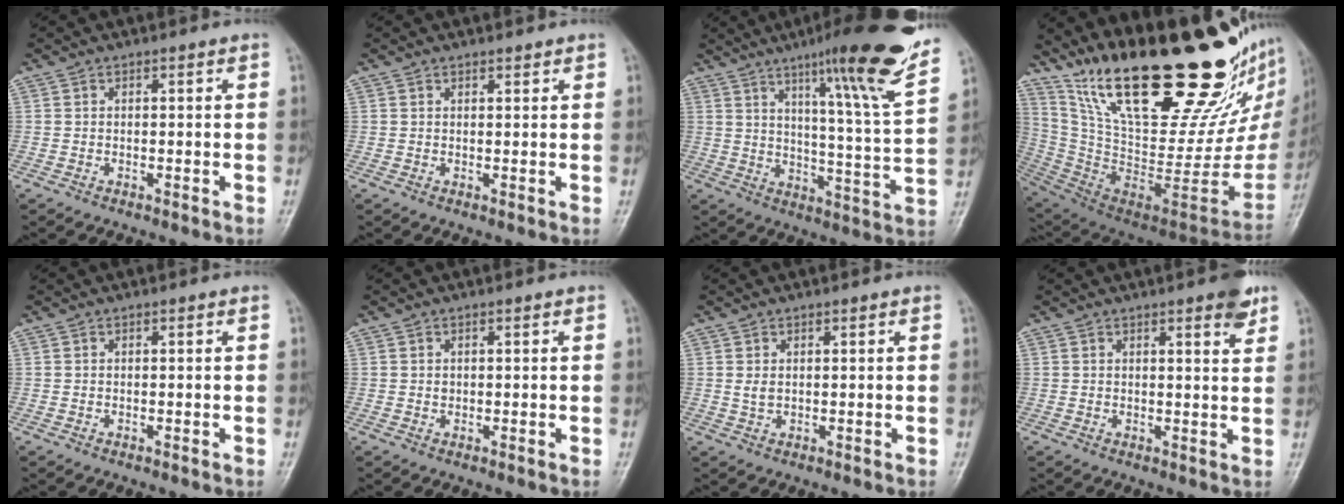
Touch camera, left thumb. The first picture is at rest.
{"total": 1.1, "force": [1.0, 0.5, 0.2], "torque": [0.003, -0.007, 0.013]}
{"total": 20.2, "force": [13.2, 1.1, 15.2], "torque": [-0.197, -0.065, 0.186]}
{"total": 38.9, "force": [24.8, 13.2, 26.8], "torque": [-0.363, -0.096, 0.416]}
{"total": 0.0}
{"total": 0.7, "force": [0.3, 0.6, 0.3], "torque": [0.001, -0.001, 0.005]}
{"total": 1.6, "force": [0.7, 1.0, 1.0], "torque": [-0.015, -0.006, 0.016]}
{"total": 4.7, "force": [3.0, 1.1, 3.5], "torque": [-0.036, -0.014, 0.034]}